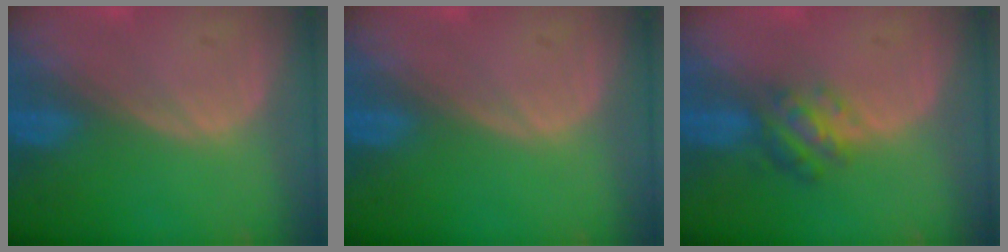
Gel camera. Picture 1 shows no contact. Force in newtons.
{"total": 0.0}
{"total": 4.8, "press": 4.4, "slide": 1.9}